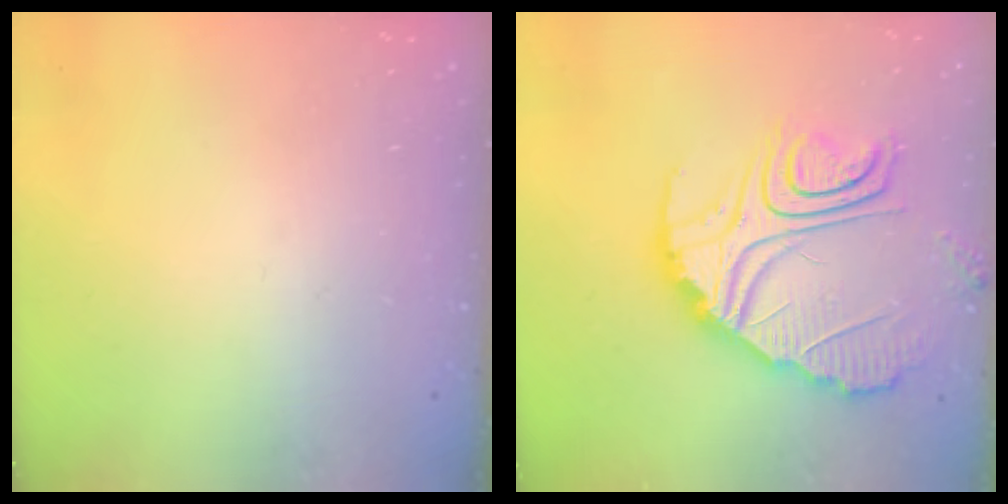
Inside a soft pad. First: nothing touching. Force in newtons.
{"total": 15.7, "press": 15.6, "slide": 1.4}